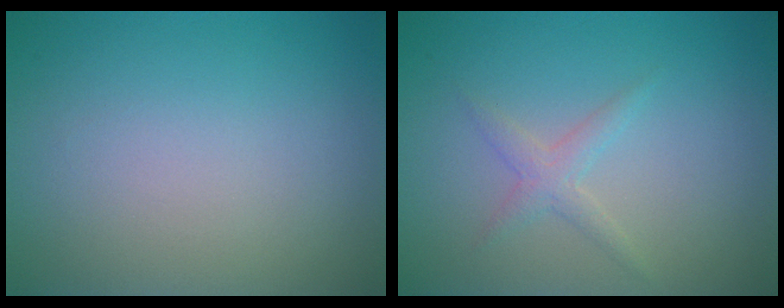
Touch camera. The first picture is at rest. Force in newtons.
{"total": 1.5, "press": 1.5, "slide": 0.1}